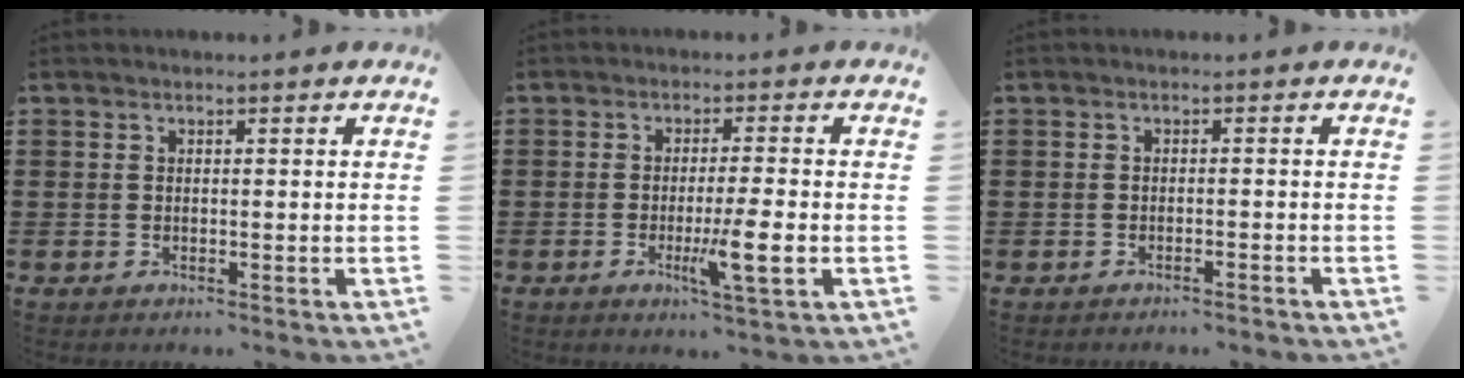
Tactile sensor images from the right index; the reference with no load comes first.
{"total": 6.8, "force": [-2.0, 0.3, 6.5], "torque": [-0.117, -0.019, -0.036]}
{"total": 1.0, "force": [-0.9, -0.1, 0.3], "torque": [-0.008, -0.001, -0.018]}